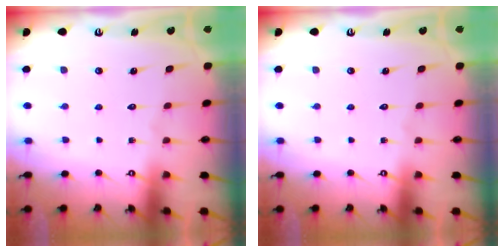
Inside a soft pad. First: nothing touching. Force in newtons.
{"total": 0.0}